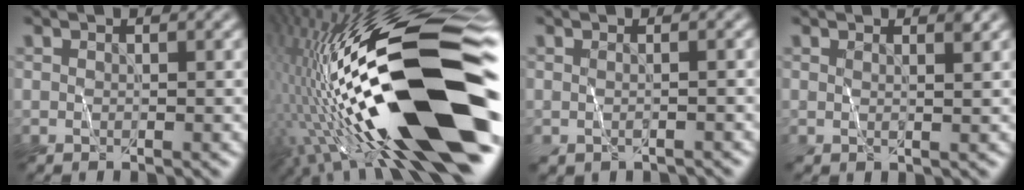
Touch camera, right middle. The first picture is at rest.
{"total": 19.6, "force": [-4.4, 5.9, 18.2], "torque": [-0.305, 0.021, -0.078]}
{"total": 1.0, "force": [-0.2, 0.4, 0.9], "torque": [-0.013, 0.001, -0.006]}
{"total": 1.2, "force": [0.8, 0.3, 0.8], "torque": [-0.011, -0.002, 0.005]}